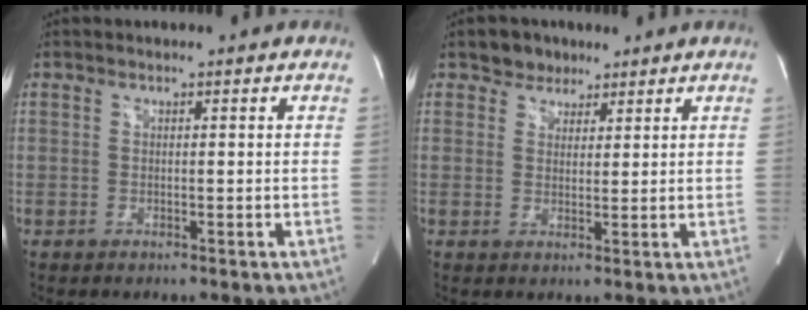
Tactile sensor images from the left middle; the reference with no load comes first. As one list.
[{"total": 3.4, "force": [2.5, 2.3, 0.2], "torque": [-0.001, 0.006, 0.037]}]